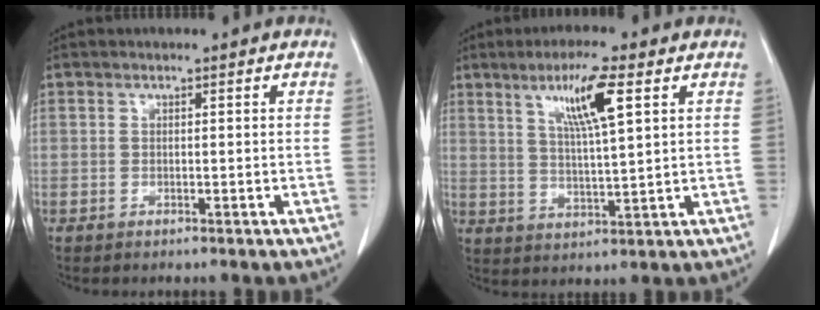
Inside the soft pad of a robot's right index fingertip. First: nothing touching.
{"total": 8.5, "force": [4.0, 0.1, 7.5], "torque": [-0.140, 0.000, 0.073]}